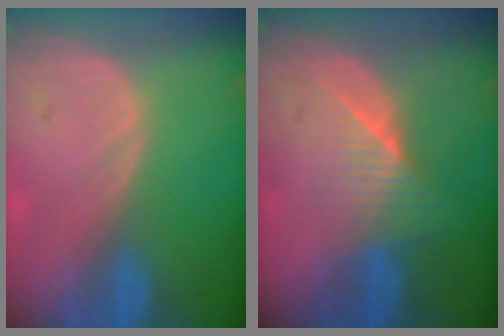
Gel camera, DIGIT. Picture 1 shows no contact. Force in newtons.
{"total": 6.0, "press": 5.4, "slide": 2.7}